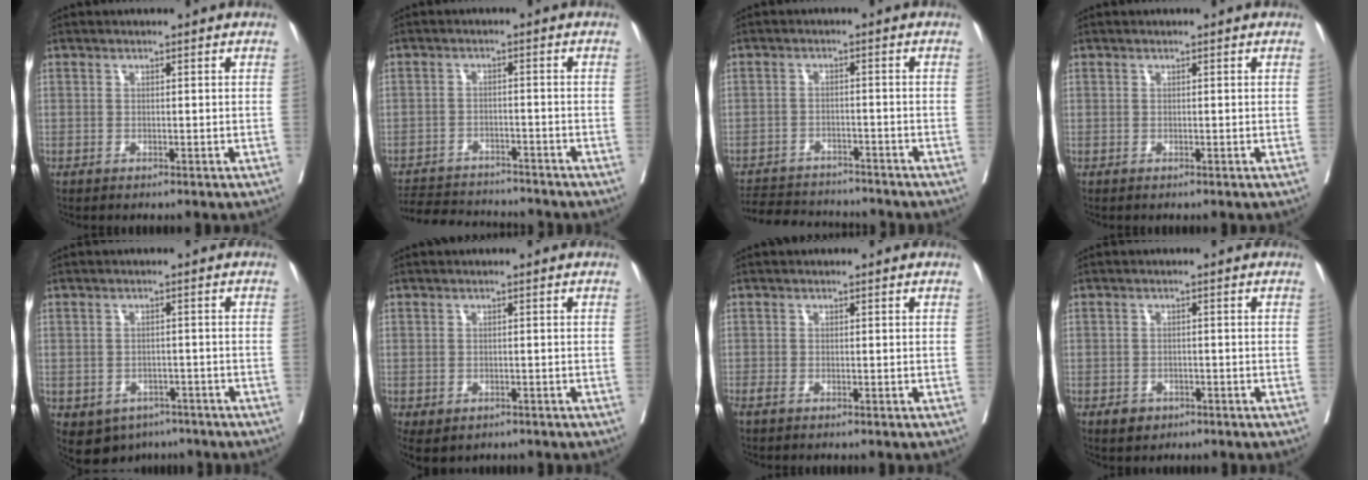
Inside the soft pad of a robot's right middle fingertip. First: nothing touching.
{"total": 10.5, "force": [-10.0, 2.2, 2.2], "torque": [-0.041, 0.003, -0.147]}
{"total": 10.1, "force": [-9.6, 2.3, 2.1], "torque": [-0.038, 0.003, -0.140]}
{"total": 0.0}
{"total": 7.3, "force": [-4.3, 5.5, 2.1], "torque": [-0.036, 0.008, -0.053]}
{"total": 4.1, "force": [-2.7, 2.6, 1.8], "torque": [-0.022, -0.003, -0.034]}
{"total": 0.8, "force": [-0.5, 0.3, 0.5], "torque": [-0.014, -0.003, -0.010]}
{"total": 2.3, "force": [-1.4, 1.7, 0.7], "torque": [-0.012, 0.004, -0.014]}